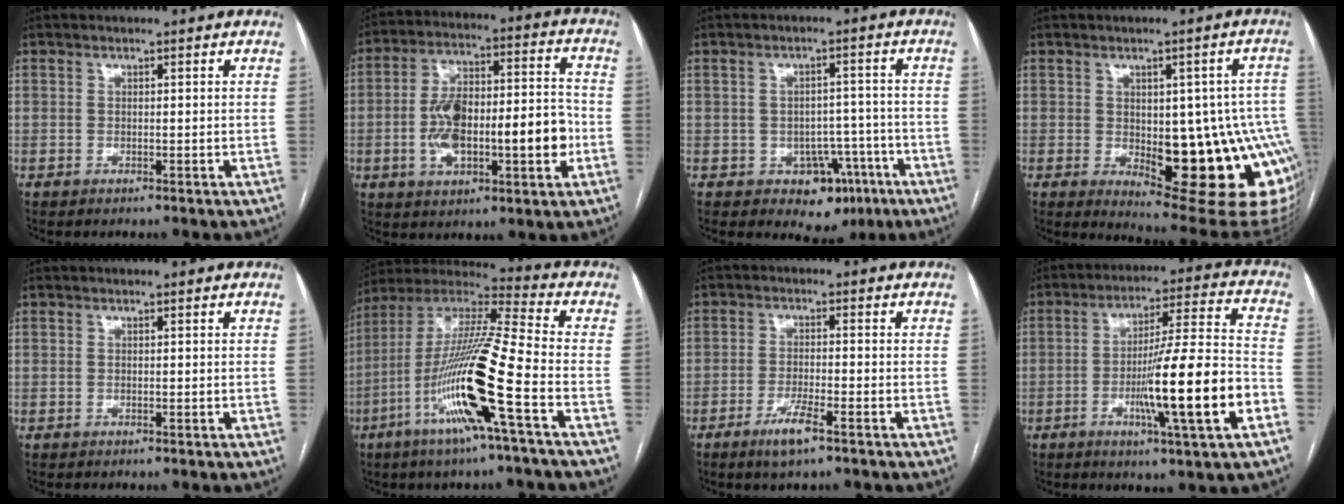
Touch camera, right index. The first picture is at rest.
{"total": 16.7, "force": [-3.3, 5.5, 15.4], "torque": [-0.260, 0.031, -0.046]}
{"total": 6.9, "force": [-3.4, 5.1, 3.2], "torque": [-0.022, 0.021, -0.037]}
{"total": 18.8, "force": [-3.9, 6.6, 17.2], "torque": [-0.137, 0.017, -0.023]}
{"total": 0.0}
{"total": 19.0, "force": [-6.8, -0.3, 17.7], "torque": [-0.361, -0.016, -0.138]}
{"total": 4.9, "force": [-3.1, 0.5, 3.8], "torque": [-0.077, -0.007, -0.058]}
{"total": 16.5, "force": [-5.2, -0.1, 15.7], "torque": [-0.260, -0.006, -0.082]}